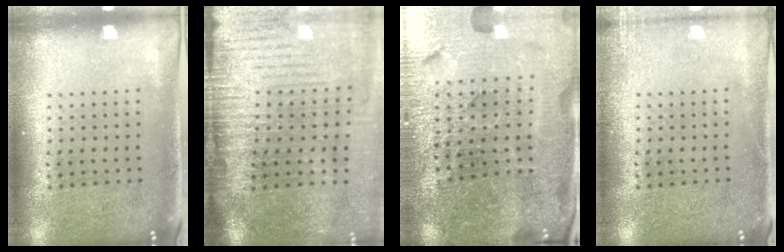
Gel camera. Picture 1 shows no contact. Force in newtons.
{"total": 4.4, "press": 3.8, "slide": 2.3}
{"total": 4.9, "press": 4.7, "slide": 1.4}
{"total": 1.7, "press": 1.7, "slide": 0.3}